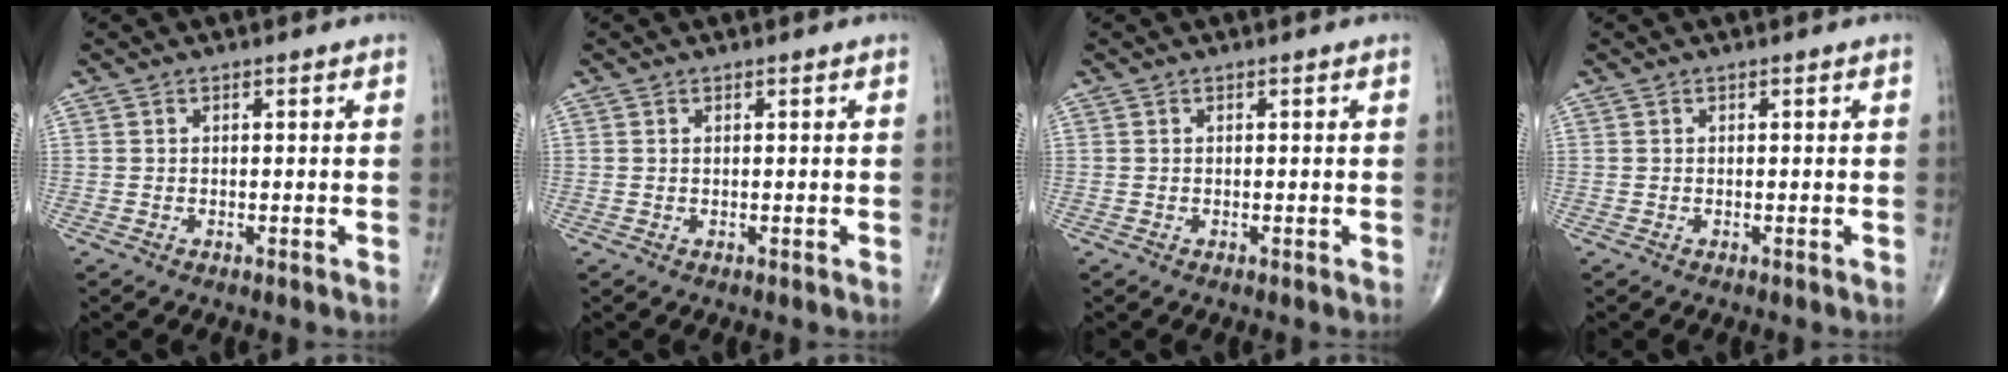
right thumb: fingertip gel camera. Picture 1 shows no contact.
{"total": 0.0}
{"total": 0.0}
{"total": 0.0}